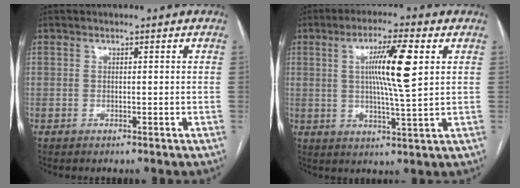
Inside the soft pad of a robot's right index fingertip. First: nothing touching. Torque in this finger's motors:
{"motor_torque": [0.61, -0.09, 0.32, 0.13]}